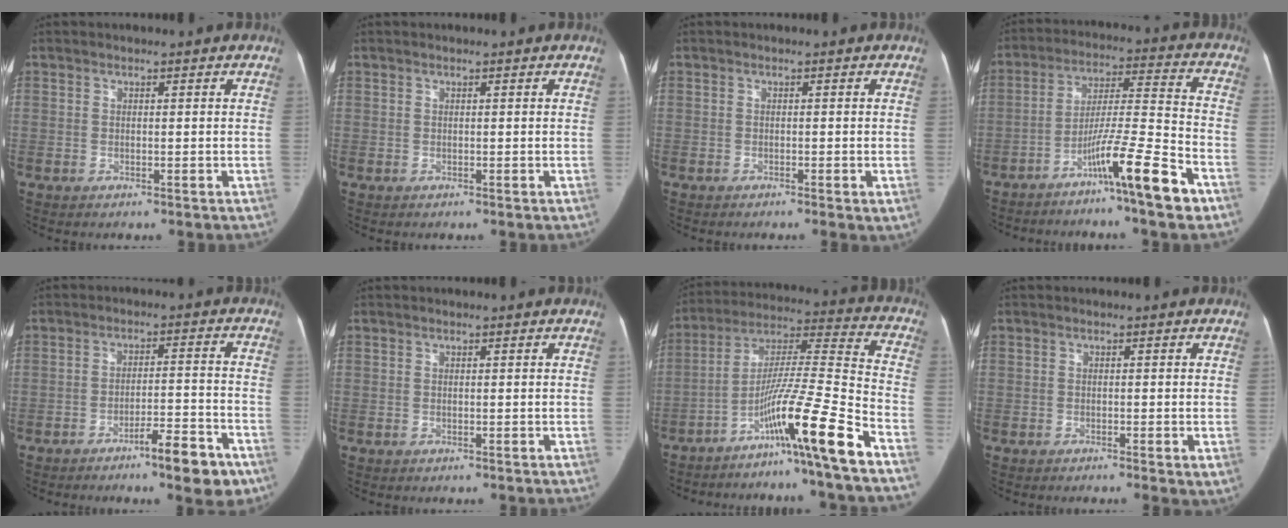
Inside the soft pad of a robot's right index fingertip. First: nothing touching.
{"total": 0.0}
{"total": 1.7, "force": [-0.7, 0.1, 1.5], "torque": [-0.022, -0.004, -0.010]}
{"total": 13.4, "force": [-8.2, -0.9, 10.6], "torque": [-0.176, -0.011, -0.145]}
{"total": 8.5, "force": [-5.7, 1.1, 6.3], "torque": [-0.082, 0.006, -0.083]}
{"total": 0.0}
{"total": 17.2, "force": [-10.3, -2.1, 13.7], "torque": [-0.246, -0.005, -0.172]}
{"total": 2.2, "force": [-0.9, 0.3, 2.0], "torque": [-0.028, -0.006, -0.012]}